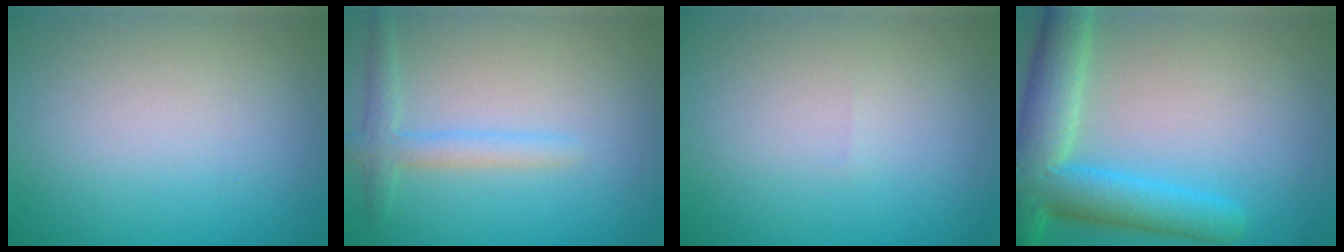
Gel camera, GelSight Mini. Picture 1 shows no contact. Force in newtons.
{"total": 2.3, "press": 2.3, "slide": 0.1}
{"total": 0.0}
{"total": 7.9, "press": 7.9, "slide": 0.3}